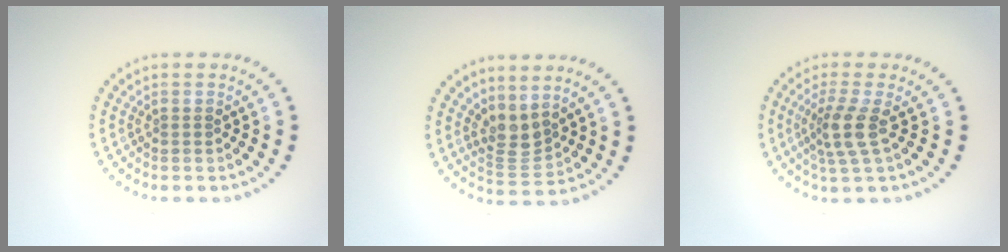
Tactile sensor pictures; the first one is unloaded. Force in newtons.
{"total": 2.6, "press": 2.0, "slide": 1.6}
{"total": 2.9, "press": 2.2, "slide": 1.9}